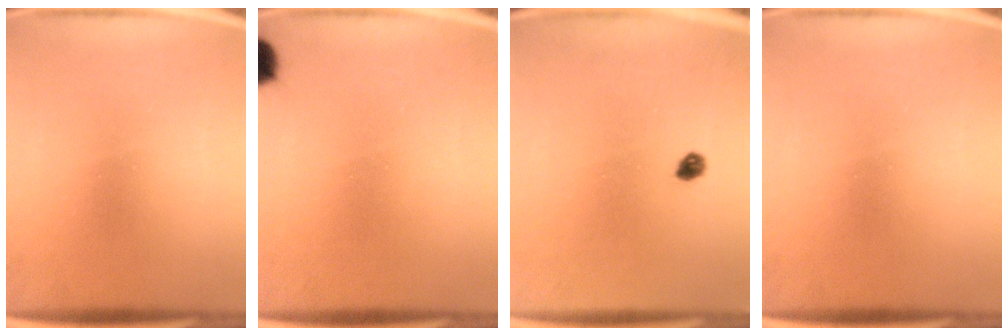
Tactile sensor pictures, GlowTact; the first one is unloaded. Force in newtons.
{"total": 5.1}
{"total": 1.7}
{"total": 0.0}